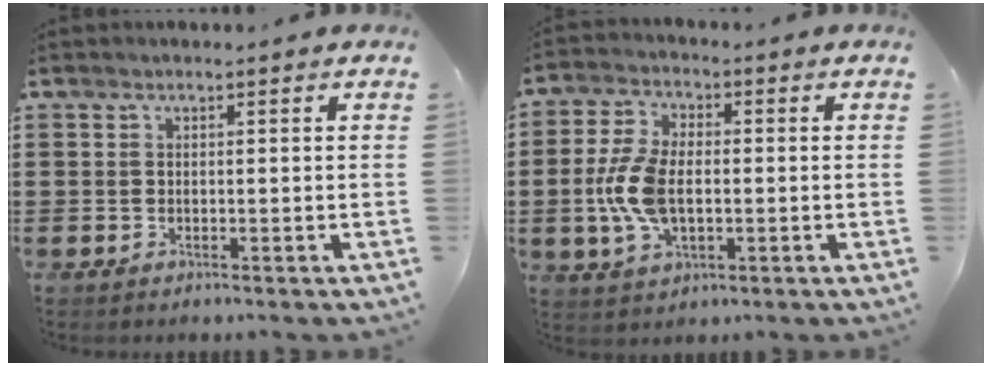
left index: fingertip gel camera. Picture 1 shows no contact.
{"total": 8.6, "force": [-0.8, 4.8, 7.1], "torque": [-0.176, -0.001, -0.023]}